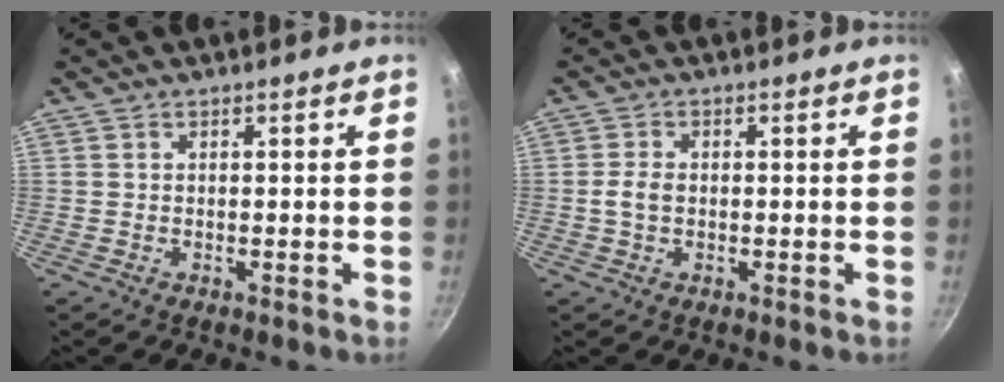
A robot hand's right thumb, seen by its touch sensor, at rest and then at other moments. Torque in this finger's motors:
{"motor_torque": [-0.57, 0.44, 0.31, -0.16, -0.01]}